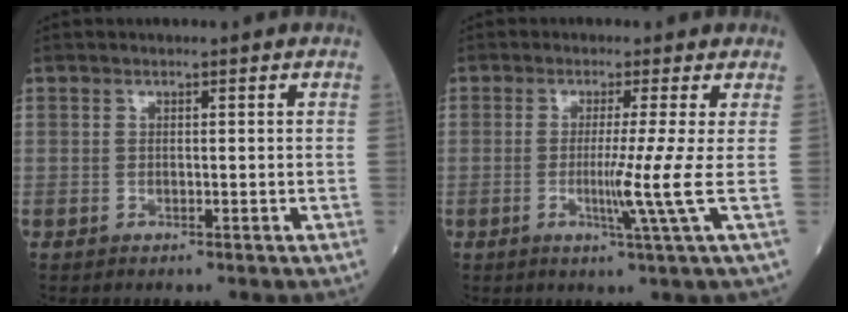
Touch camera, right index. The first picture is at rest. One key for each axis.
{"total": 5.3, "fx": -0.7, "fy": -2.5, "fz": 4.6, "tx": -0.084, "ty": -0.016, "tz": -0.013}